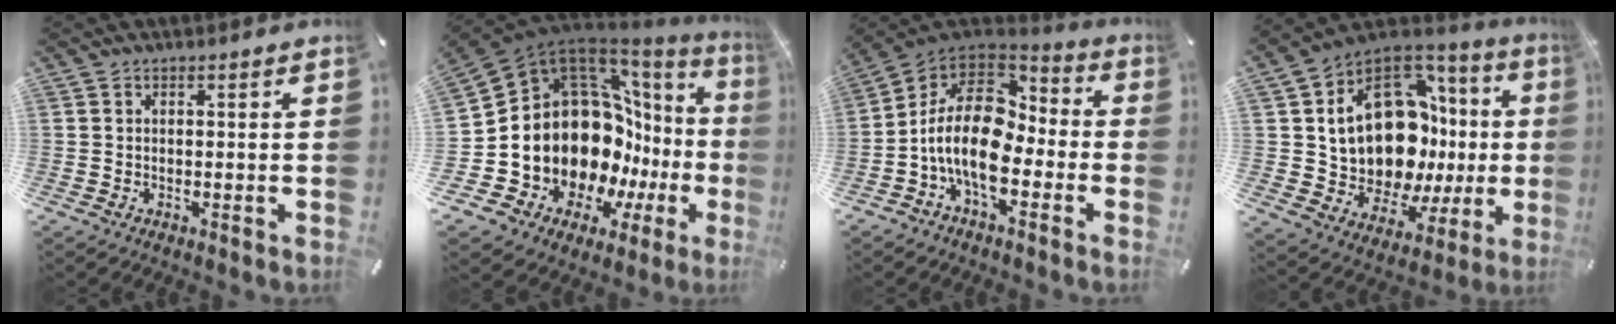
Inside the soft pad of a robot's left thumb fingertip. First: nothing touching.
{"total": 20.2, "force": [-1.9, 15.5, 12.8], "torque": [-0.206, -0.075, 0.022]}
{"total": 17.2, "force": [-4.7, 10.1, 13.1], "torque": [-0.272, 0.019, -0.082]}
{"total": 20.0, "force": [3.0, 12.9, 15.0], "torque": [-0.271, -0.057, 0.064]}